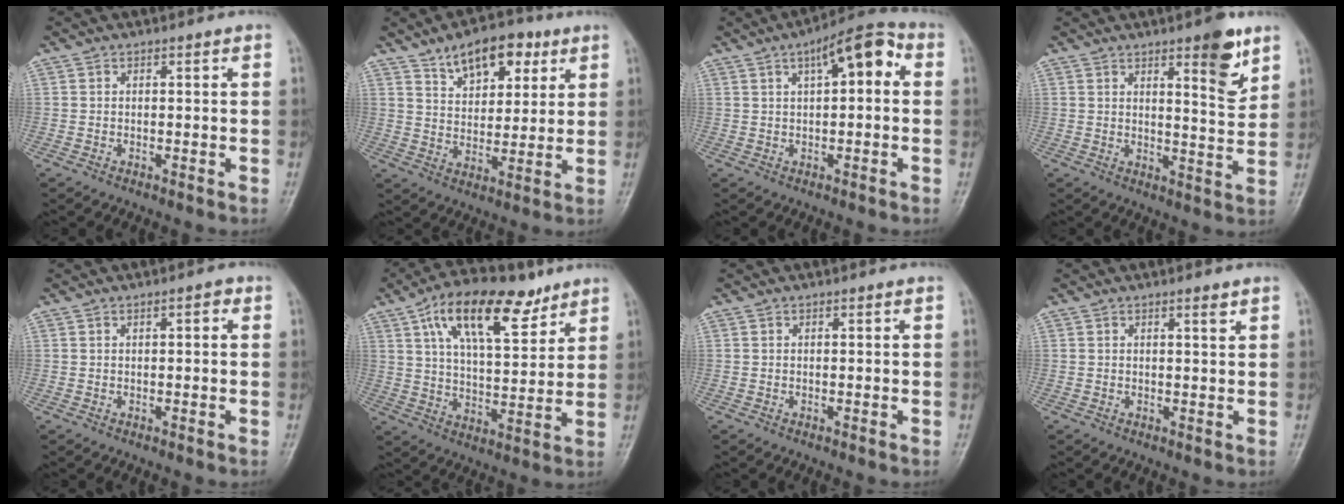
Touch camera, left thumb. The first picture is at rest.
{"total": 11.7, "force": [6.6, 6.5, 7.1], "torque": [-0.075, -0.029, 0.107]}
{"total": 9.9, "force": [2.9, 3.9, 8.6], "torque": [-0.110, 0.028, 0.032]}
{"total": 8.3, "force": [4.9, 2.1, 6.4], "torque": [-0.074, -0.034, 0.067]}
{"total": 1.5, "force": [0.5, 0.6, 1.3], "torque": [-0.016, 0.003, 0.005]}
{"total": 17.1, "force": [9.4, 7.7, 12.0], "torque": [-0.167, -0.026, 0.158]}
{"total": 0.0}
{"total": 1.4, "force": [1.0, 0.2, 1.0], "torque": [-0.014, -0.006, 0.016]}